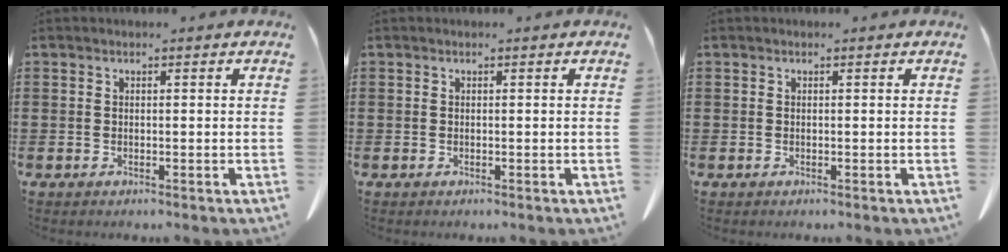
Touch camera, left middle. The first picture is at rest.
{"total": 0.0}
{"total": 0.0}